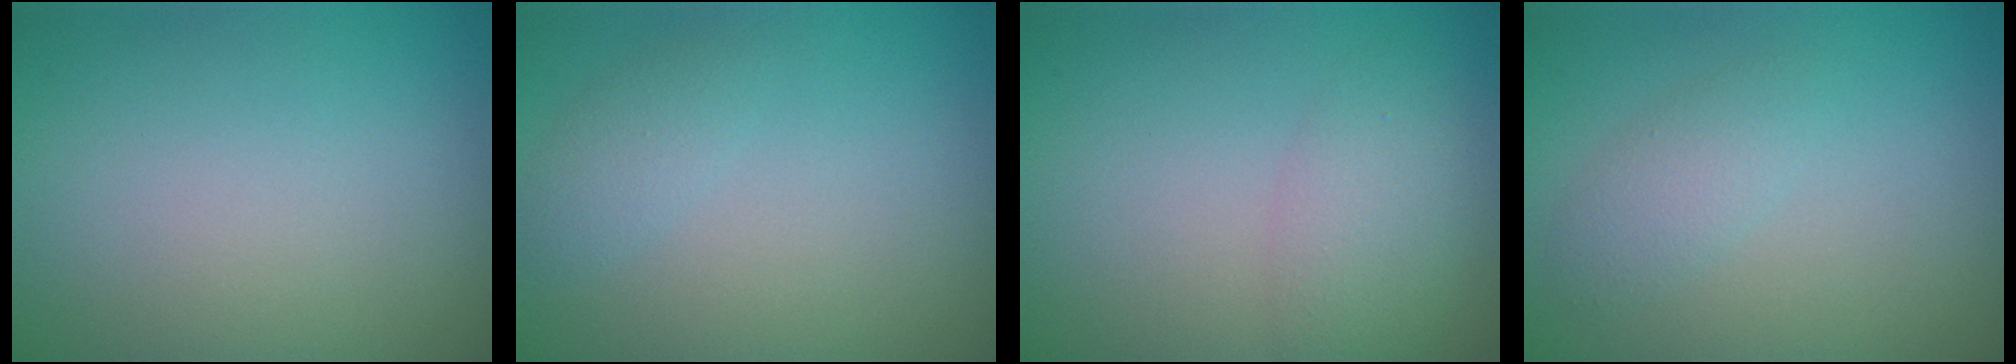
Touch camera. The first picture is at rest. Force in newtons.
{"total": 1.3, "press": 1.3, "slide": 0.1}
{"total": 3.0, "press": 3.0, "slide": 0.1}
{"total": 1.7, "press": 1.7, "slide": 0.1}